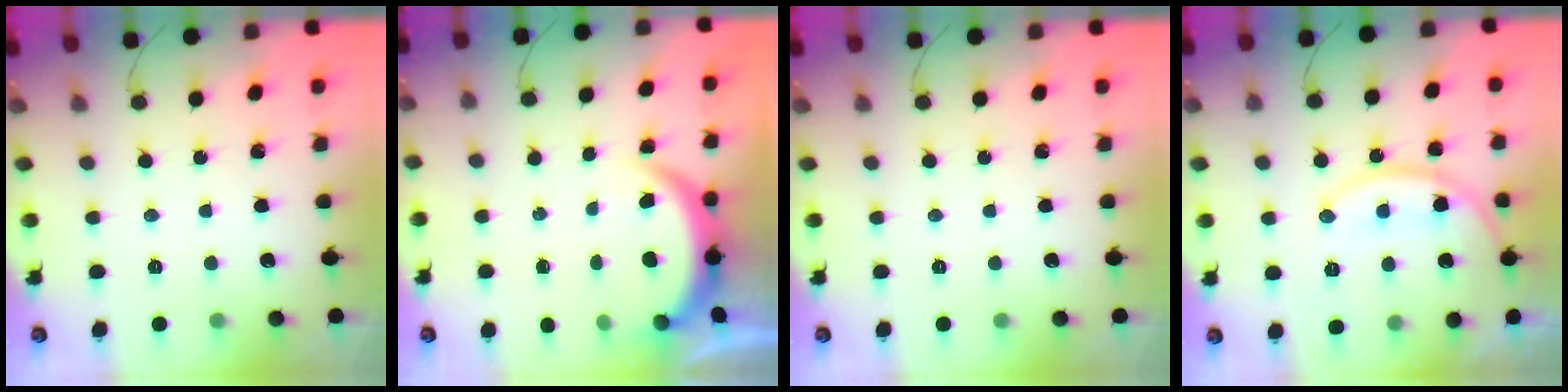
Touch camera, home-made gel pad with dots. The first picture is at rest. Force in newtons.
{"total": 3.9, "press": 3.9, "slide": 0.2}
{"total": 0.0}
{"total": 14.6, "press": 14.6, "slide": 1.0}